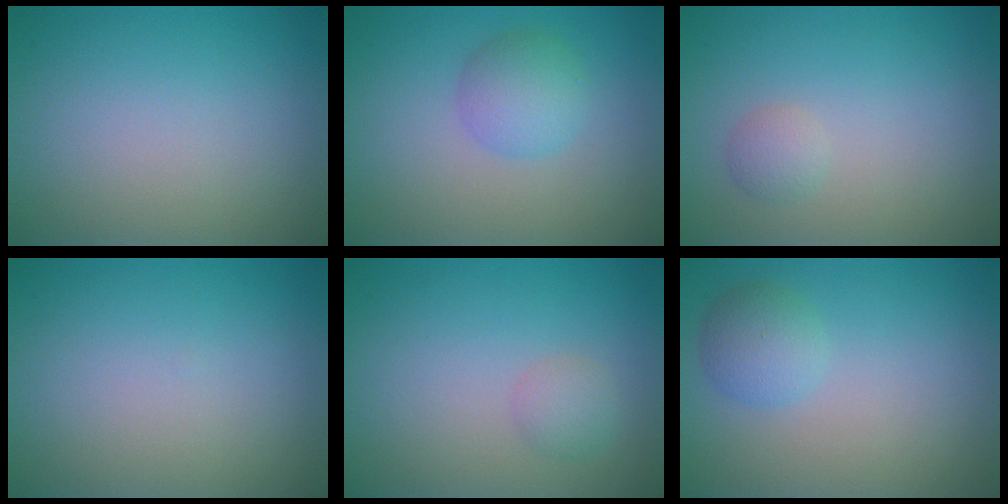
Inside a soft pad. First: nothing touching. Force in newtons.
{"total": 2.8, "press": 2.8, "slide": 0.1}
{"total": 1.2, "press": 1.1, "slide": 0.1}
{"total": 0.0}
{"total": 1.4, "press": 1.4, "slide": 0.1}
{"total": 2.5, "press": 2.5, "slide": 0.2}